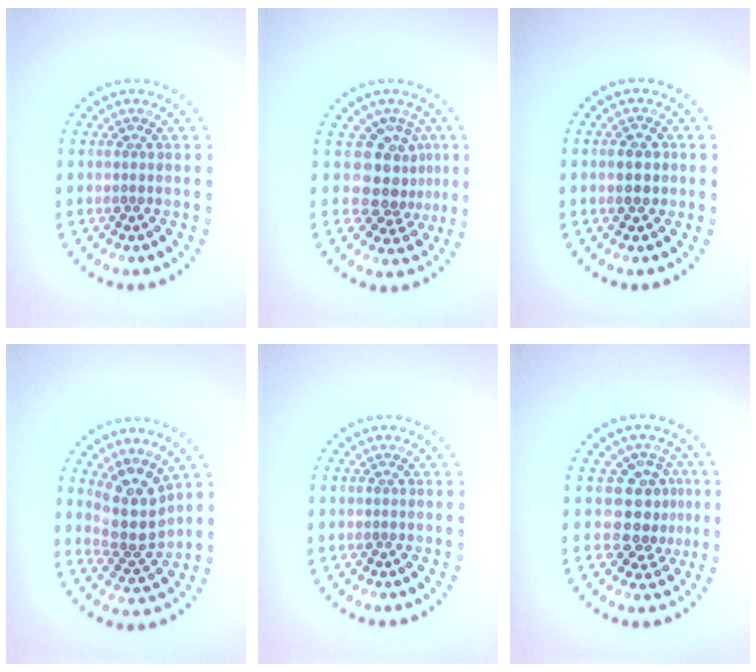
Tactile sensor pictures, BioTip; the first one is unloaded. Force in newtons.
{"total": 4.1, "press": 3.2, "slide": 2.5}
{"total": 2.3, "press": 2.3, "slide": 0.2}
{"total": 4.0, "press": 3.3, "slide": 2.2}
{"total": 0.0}
{"total": 3.8, "press": 3.2, "slide": 2.0}